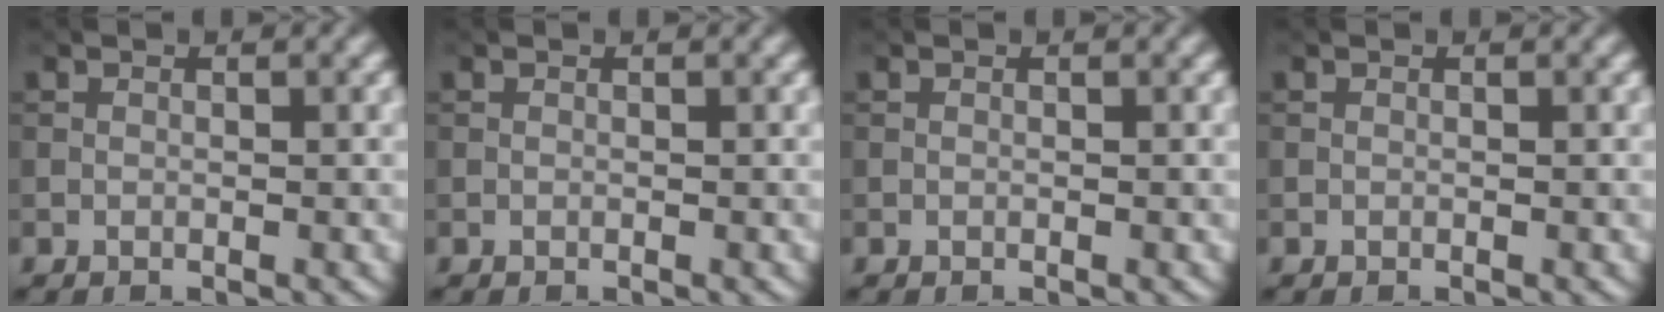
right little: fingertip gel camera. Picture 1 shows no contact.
{"total": 0.0}
{"total": 0.0}
{"total": 0.0}